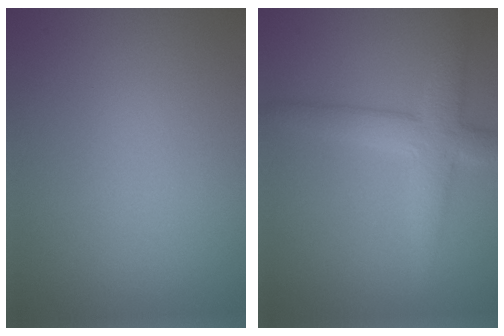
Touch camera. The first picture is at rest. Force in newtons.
{"total": 4.6, "press": 4.6, "slide": 0.4}